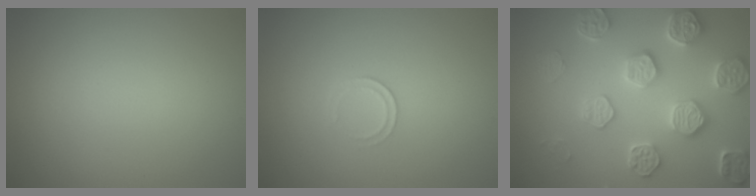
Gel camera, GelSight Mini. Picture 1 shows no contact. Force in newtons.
{"total": 0.7, "press": 0.3, "slide": 0.6}
{"total": 5.3, "press": 5.0, "slide": 1.8}